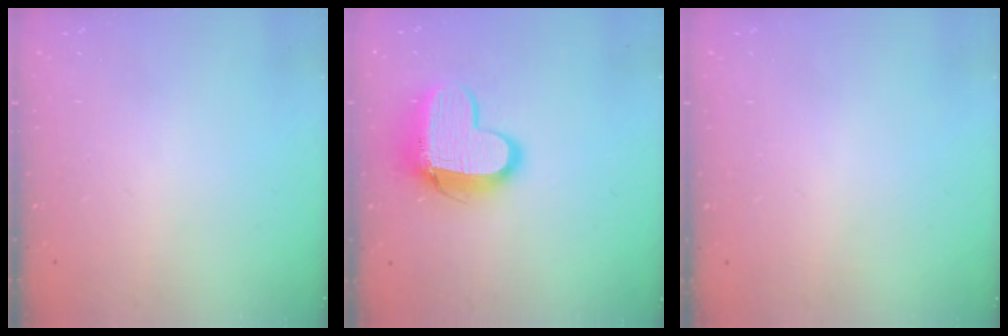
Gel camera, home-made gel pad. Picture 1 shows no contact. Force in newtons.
{"total": 12.9, "press": 12.9, "slide": 1.1}
{"total": 0.6, "press": 0.6, "slide": 0.2}